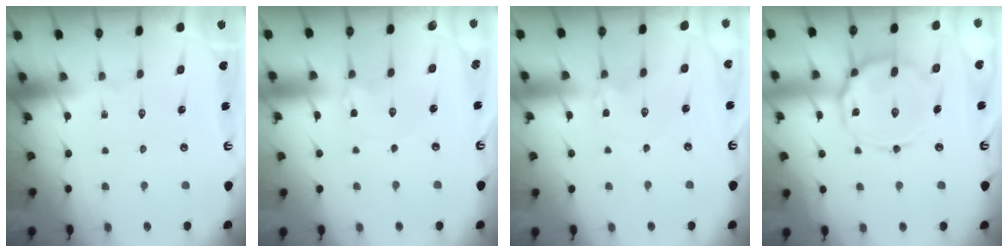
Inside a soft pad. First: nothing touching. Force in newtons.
{"total": 0.8, "press": 0.8, "slide": 0.1}
{"total": 1.4, "press": 1.4, "slide": 0.2}
{"total": 15.0, "press": 15.0, "slide": 1.3}